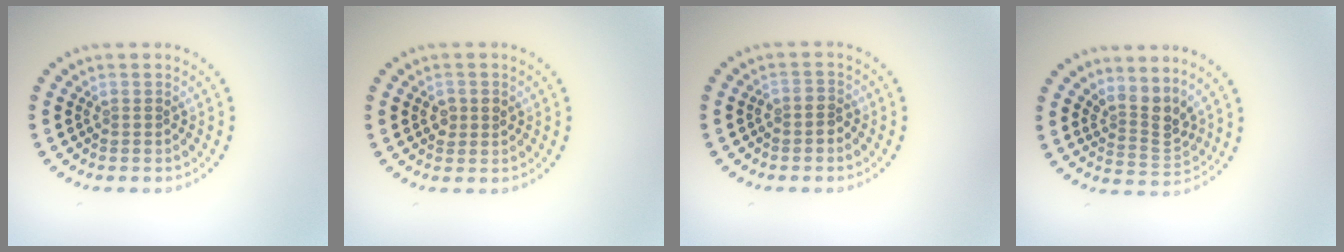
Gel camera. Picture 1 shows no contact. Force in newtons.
{"total": 1.5, "press": 1.5, "slide": 0.2}
{"total": 1.0, "press": 0.7, "slide": 0.6}
{"total": 3.0, "press": 2.1, "slide": 2.1}